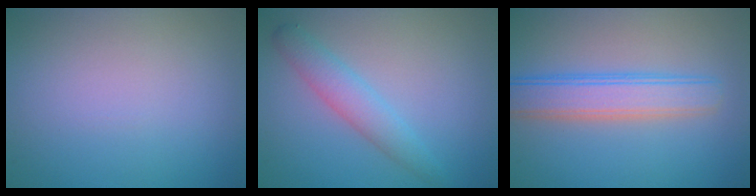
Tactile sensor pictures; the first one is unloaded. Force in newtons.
{"total": 2.8, "press": 2.8, "slide": 0.1}
{"total": 4.7, "press": 4.7, "slide": 0.1}